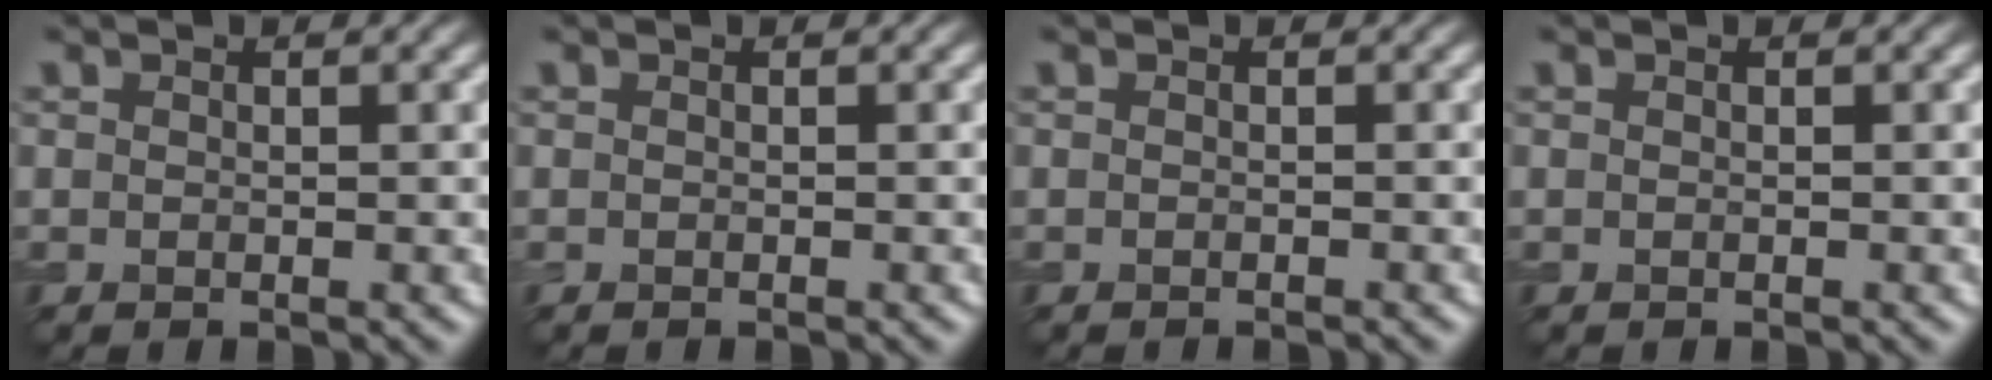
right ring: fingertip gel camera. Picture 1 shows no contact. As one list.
[{"total": 0.0}, {"total": 0.7, "force": [-0.6, 0.1, 0.2], "torque": [0.002, 0.000, -0.010]}, {"total": 0.0}]